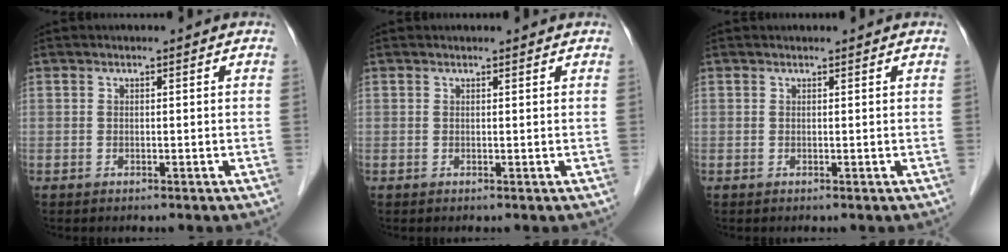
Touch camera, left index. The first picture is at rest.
{"total": 2.0, "force": [2.0, 0.3, 0.5], "torque": [-0.011, 0.014, 0.023]}
{"total": 1.3, "force": [1.2, 0.2, 0.2], "torque": [-0.008, 0.016, 0.019]}